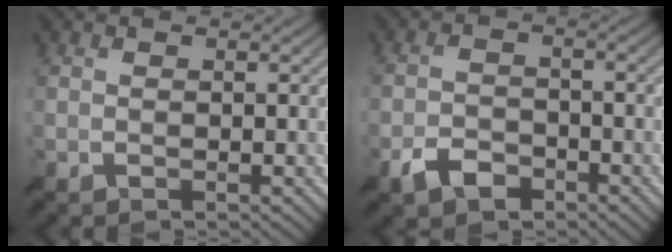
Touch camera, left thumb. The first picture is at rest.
{"total": 3.9, "force": [-2.7, 2.0, 1.9], "torque": [-0.036, -0.003, -0.061]}